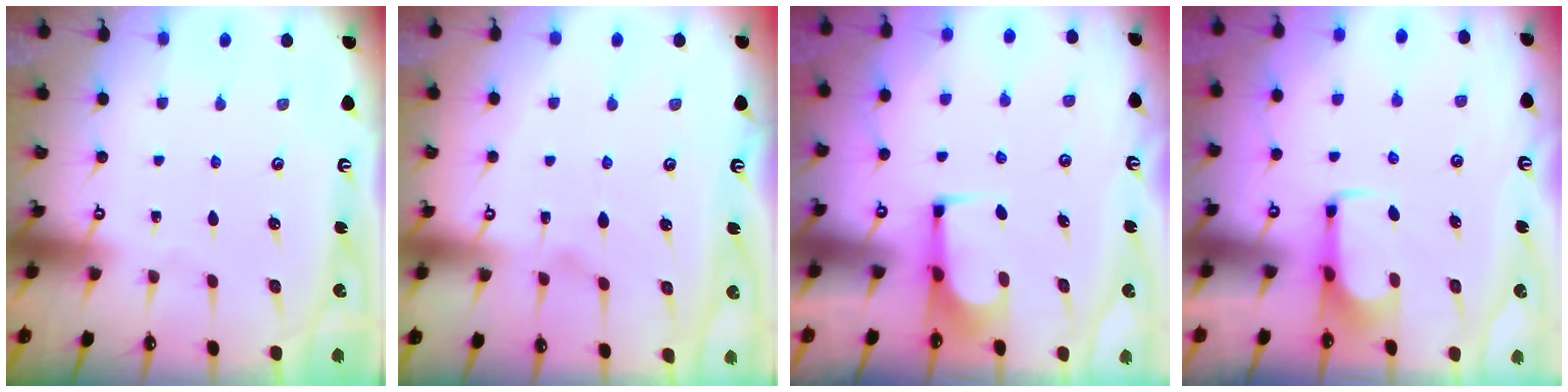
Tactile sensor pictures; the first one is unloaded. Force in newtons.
{"total": 0.9, "press": 0.1, "slide": 0.9}
{"total": 1.1, "press": 0.9, "slide": 0.7}
{"total": 1.8, "press": 1.8, "slide": 0.1}